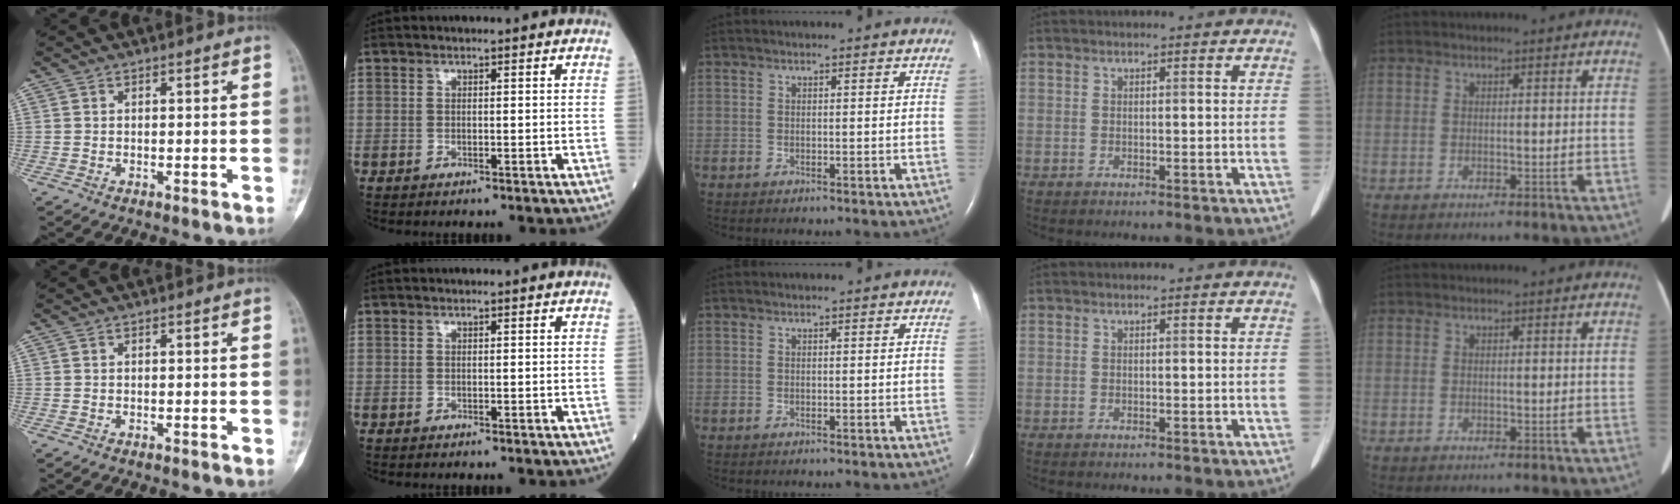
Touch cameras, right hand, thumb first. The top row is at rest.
{}